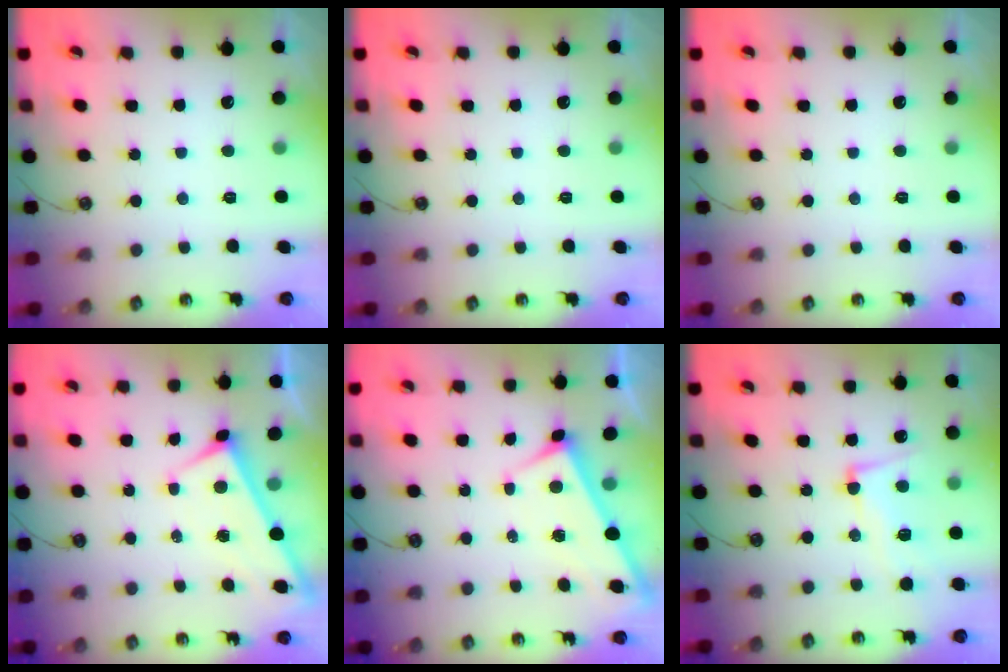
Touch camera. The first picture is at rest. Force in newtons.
{"total": 0.0}
{"total": 0.0}
{"total": 1.4, "press": 1.3, "slide": 0.5}
{"total": 2.6, "press": 2.6, "slide": 0.3}
{"total": 5.3, "press": 5.0, "slide": 1.7}